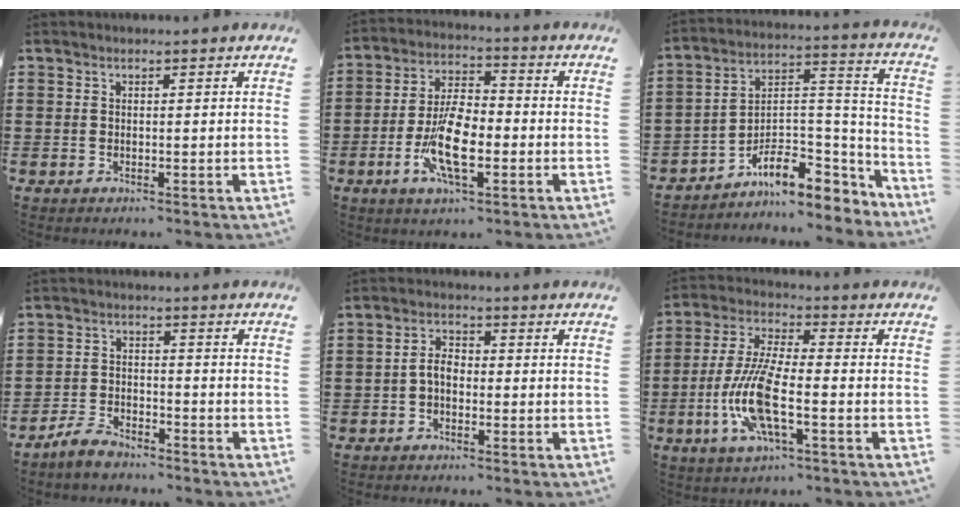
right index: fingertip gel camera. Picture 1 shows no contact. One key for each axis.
{"total": 10.3, "fx": -2.9, "fy": 4.2, "fz": 9.0, "tx": -0.186, "ty": -0.007, "tz": -0.052}
{"total": 8.9, "fx": -5.8, "fy": 4.6, "fz": 4.9, "tx": -0.090, "ty": 0.005, "tz": -0.106}
{"total": 3.9, "fx": -3.6, "fy": 0.8, "fz": 1.1, "tx": -0.037, "ty": 0.006, "tz": -0.077}
{"total": 3.2, "fx": -1.0, "fy": 1.9, "fz": 2.5, "tx": -0.062, "ty": 0.000, "tz": -0.024}
{"total": 11.0, "fx": -3.6, "fy": 3.0, "fz": 9.9, "tx": -0.224, "ty": -0.016, "tz": -0.069}